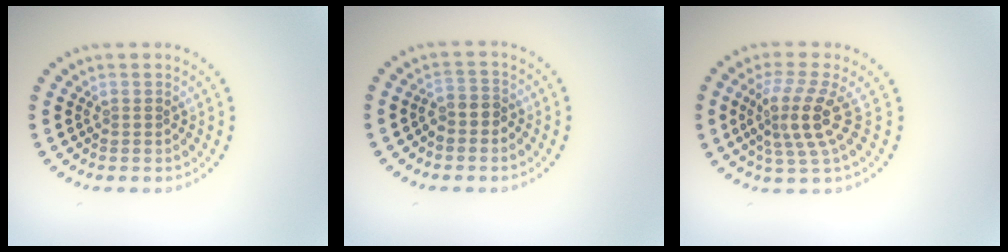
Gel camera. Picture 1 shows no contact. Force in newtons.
{"total": 1.8, "press": 1.6, "slide": 0.9}
{"total": 4.1, "press": 3.1, "slide": 2.6}